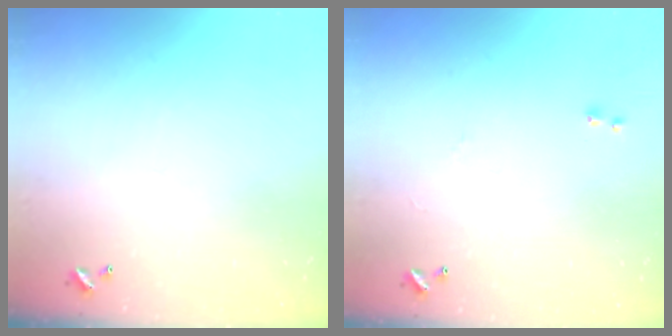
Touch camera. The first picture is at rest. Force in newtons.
{"total": 1.0, "press": 0.5, "slide": 0.8}